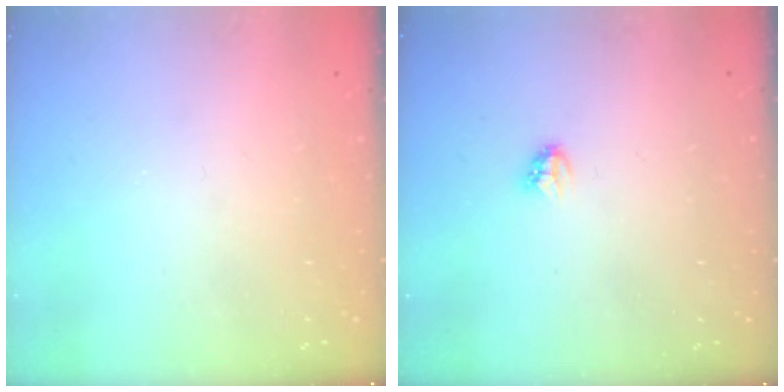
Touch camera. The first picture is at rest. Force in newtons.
{"total": 2.8, "press": 2.8, "slide": 0.3}